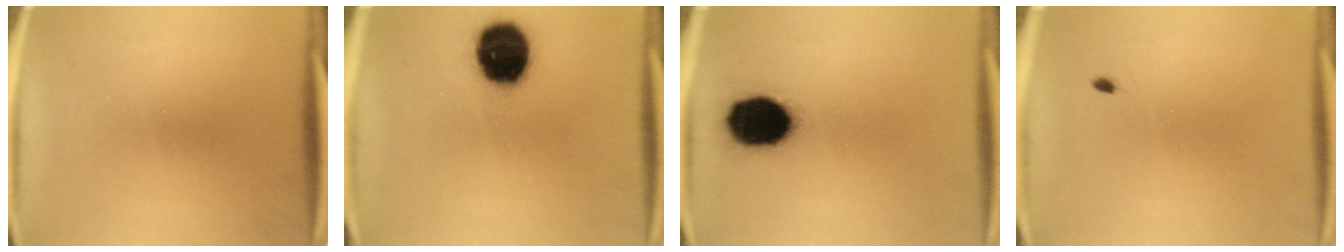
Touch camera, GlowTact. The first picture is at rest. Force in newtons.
{"total": 18.1}
{"total": 16.0}
{"total": 0.5}